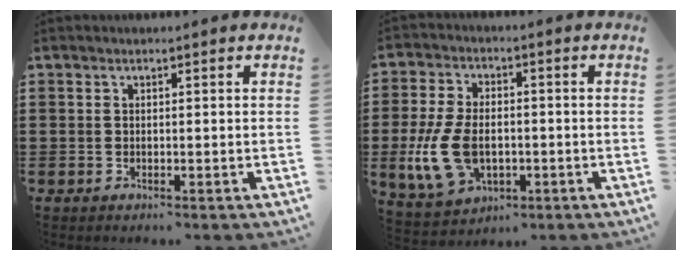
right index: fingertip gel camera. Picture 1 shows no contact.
{"total": 10.2, "force": [-2.0, 6.3, 7.7], "torque": [-0.192, -0.003, -0.040]}